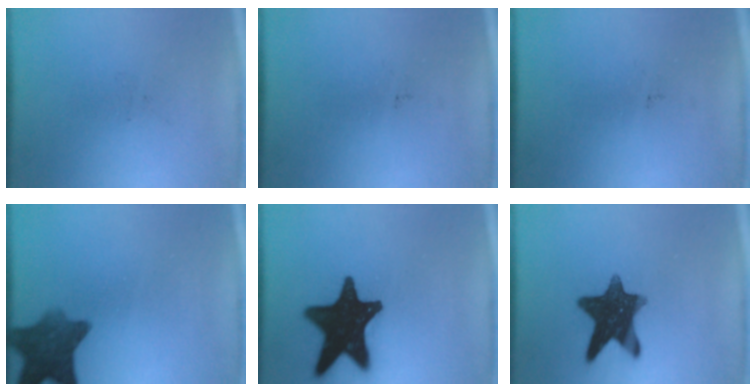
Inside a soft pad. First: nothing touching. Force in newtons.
{"total": 0.0}
{"total": 0.0}
{"total": 8.5}
{"total": 19.0}
{"total": 12.3}